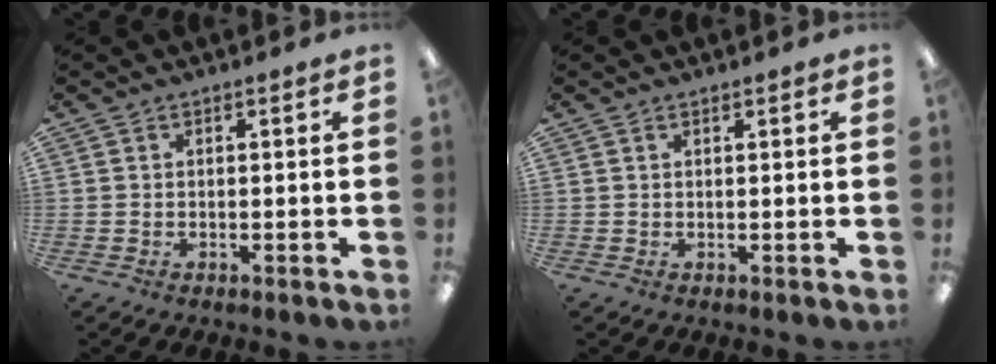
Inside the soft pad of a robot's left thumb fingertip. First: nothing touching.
{"total": 0.6, "force": [0.5, 0.2, 0.3], "torque": [-0.008, 0.002, 0.009]}